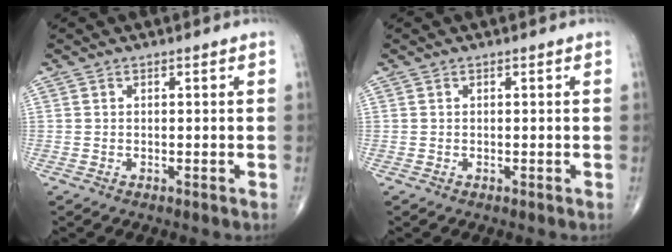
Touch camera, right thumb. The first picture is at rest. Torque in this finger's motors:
{"motor_torque": [-0.01, 0.02, -0.05, 0.04, 0.02]}